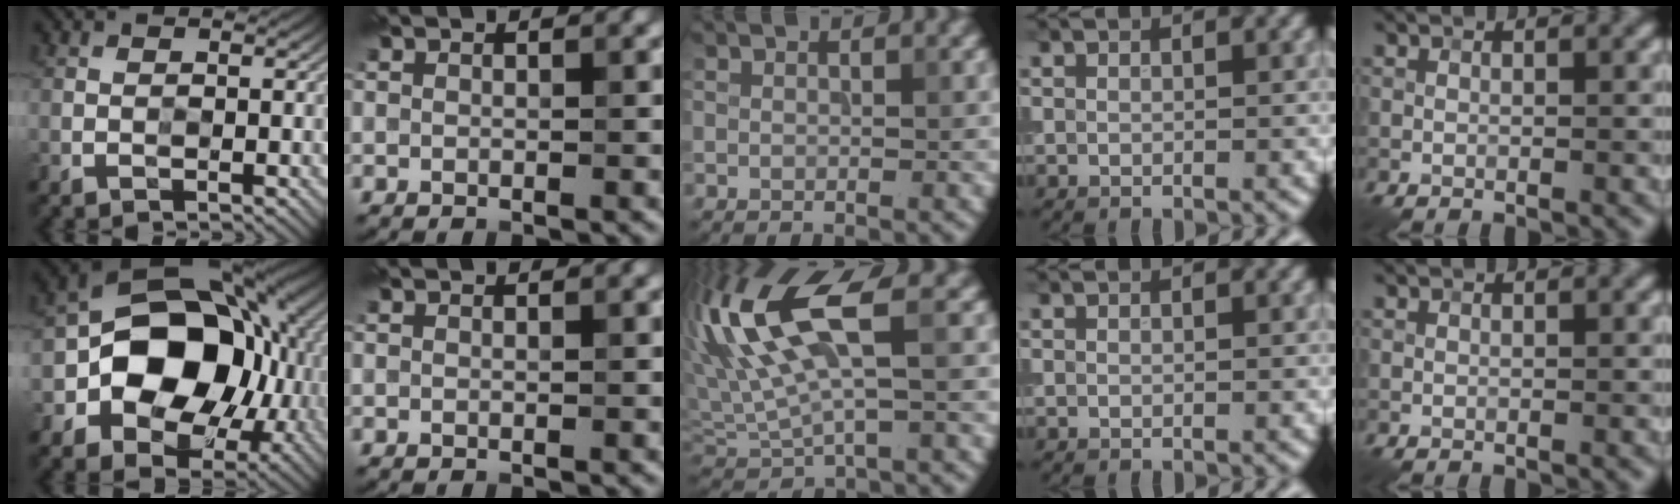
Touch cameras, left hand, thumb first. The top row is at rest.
{"thumb": {"total": 16.1, "force": [-1.0, 12.1, 10.6], "torque": [-0.146, -0.018, -0.025]}, "middle": {"total": 9.6, "force": [2.7, 3.2, 8.7], "torque": [-0.194, 0.011, 0.049]}}